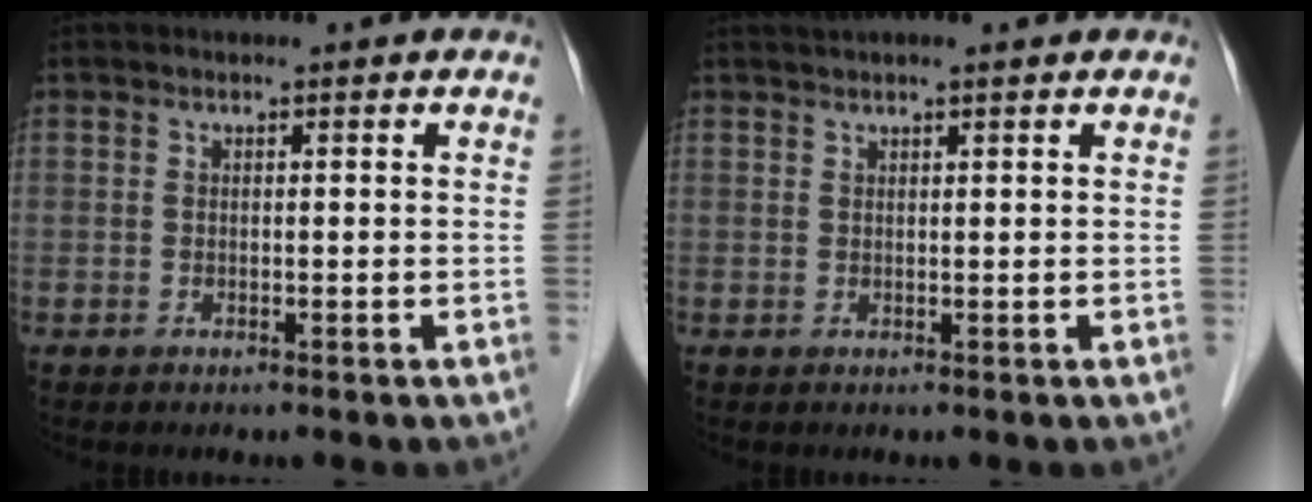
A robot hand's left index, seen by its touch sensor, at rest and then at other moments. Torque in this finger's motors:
{"motor_torque": [0.40, -0.42, 0.16, 0.03]}